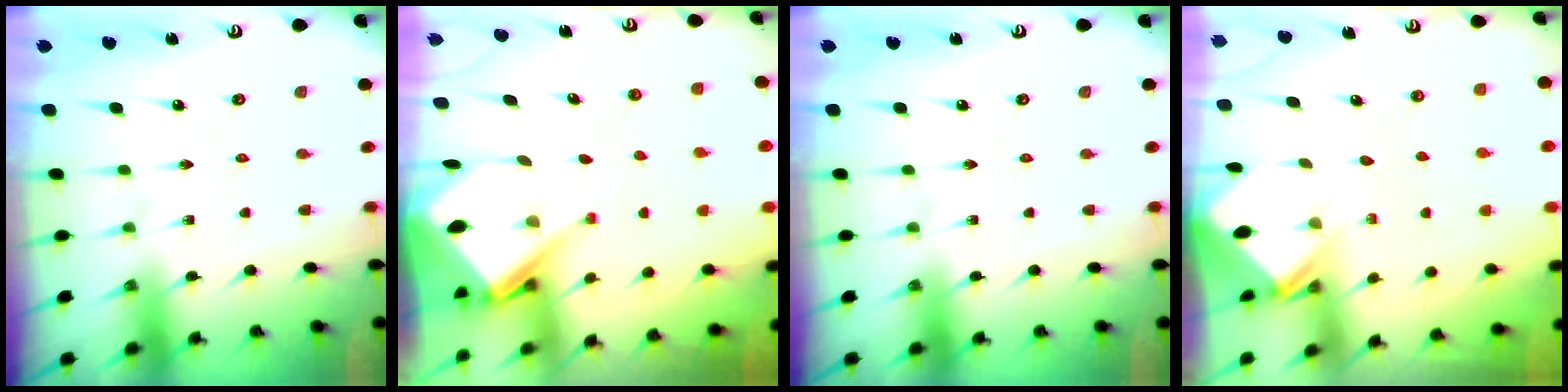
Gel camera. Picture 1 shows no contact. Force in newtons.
{"total": 8.4, "press": 8.3, "slide": 0.7}
{"total": 0.0}
{"total": 2.6, "press": 2.6, "slide": 0.1}